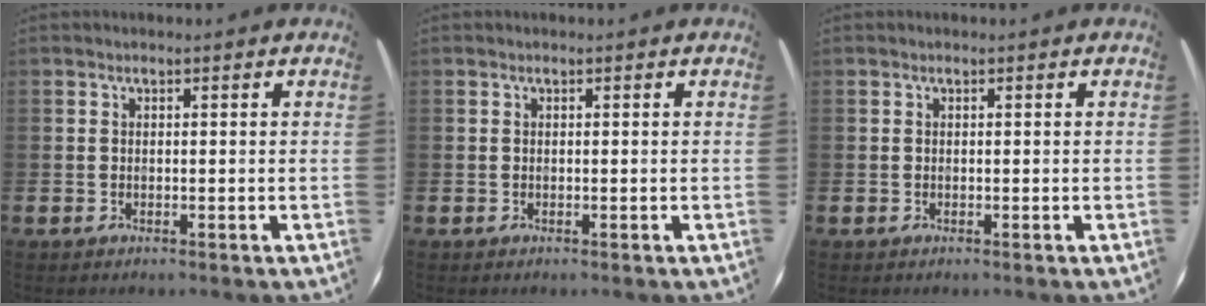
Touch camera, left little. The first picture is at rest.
{"total": 0.0}
{"total": 0.0}